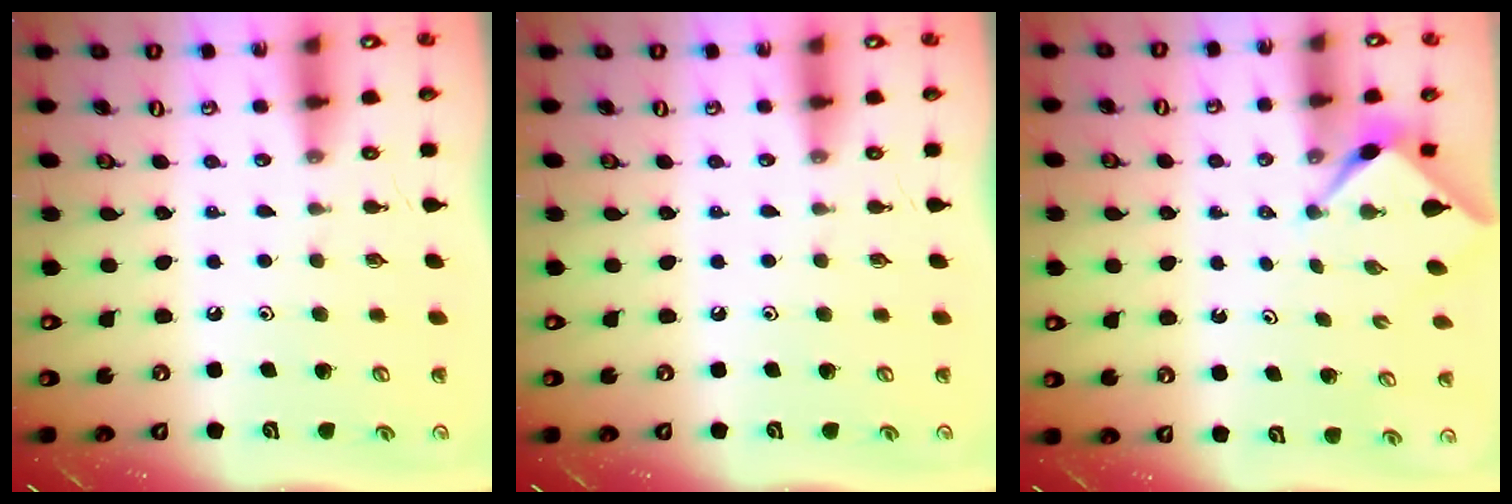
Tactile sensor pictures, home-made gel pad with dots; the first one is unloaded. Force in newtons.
{"total": 0.0}
{"total": 2.4, "press": 2.3, "slide": 0.3}